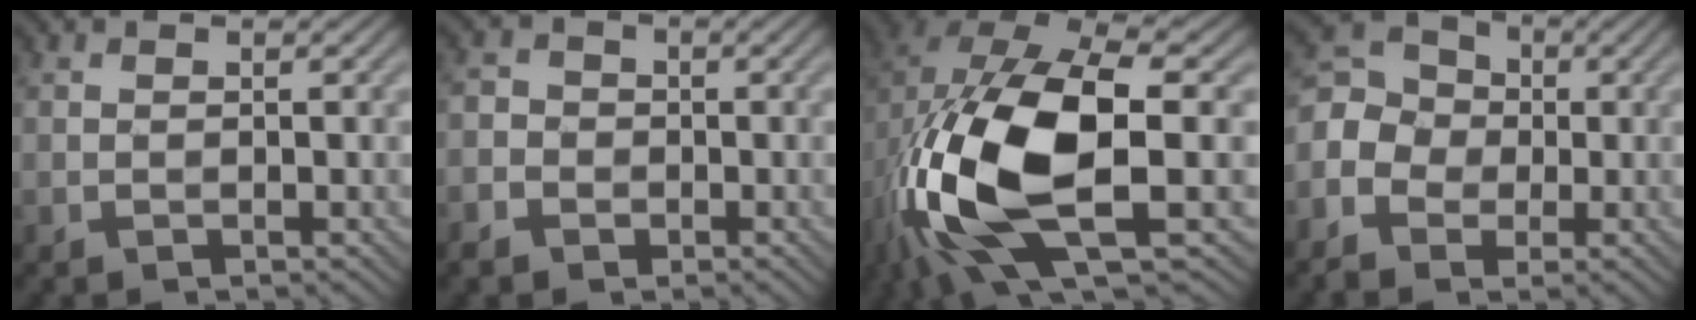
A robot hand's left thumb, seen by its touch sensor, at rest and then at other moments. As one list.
[{"total": 3.5, "force": [-1.5, 3.1, 0.8], "torque": [-0.026, -0.002, -0.038]}, {"total": 17.2, "force": [-3.1, 8.2, 14.8], "torque": [-0.339, -0.014, -0.045]}, {"total": 7.9, "force": [-1.8, 6.9, 3.6], "torque": [-0.116, -0.002, -0.054]}]